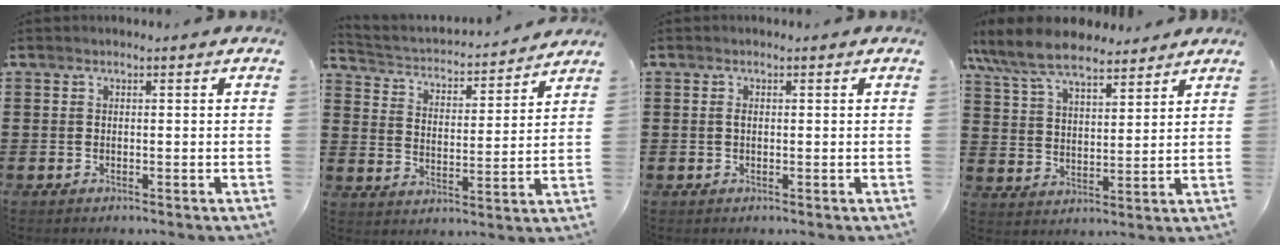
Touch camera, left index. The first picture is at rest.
{"total": 2.6, "force": [2.6, 0.5, 0.2], "torque": [-0.025, -0.028, 0.033]}
{"total": 0.8, "force": [0.1, 0.4, 0.7], "torque": [-0.016, 0.000, 0.002]}
{"total": 8.7, "force": [7.5, 2.5, 3.7], "torque": [-0.100, -0.023, 0.137]}